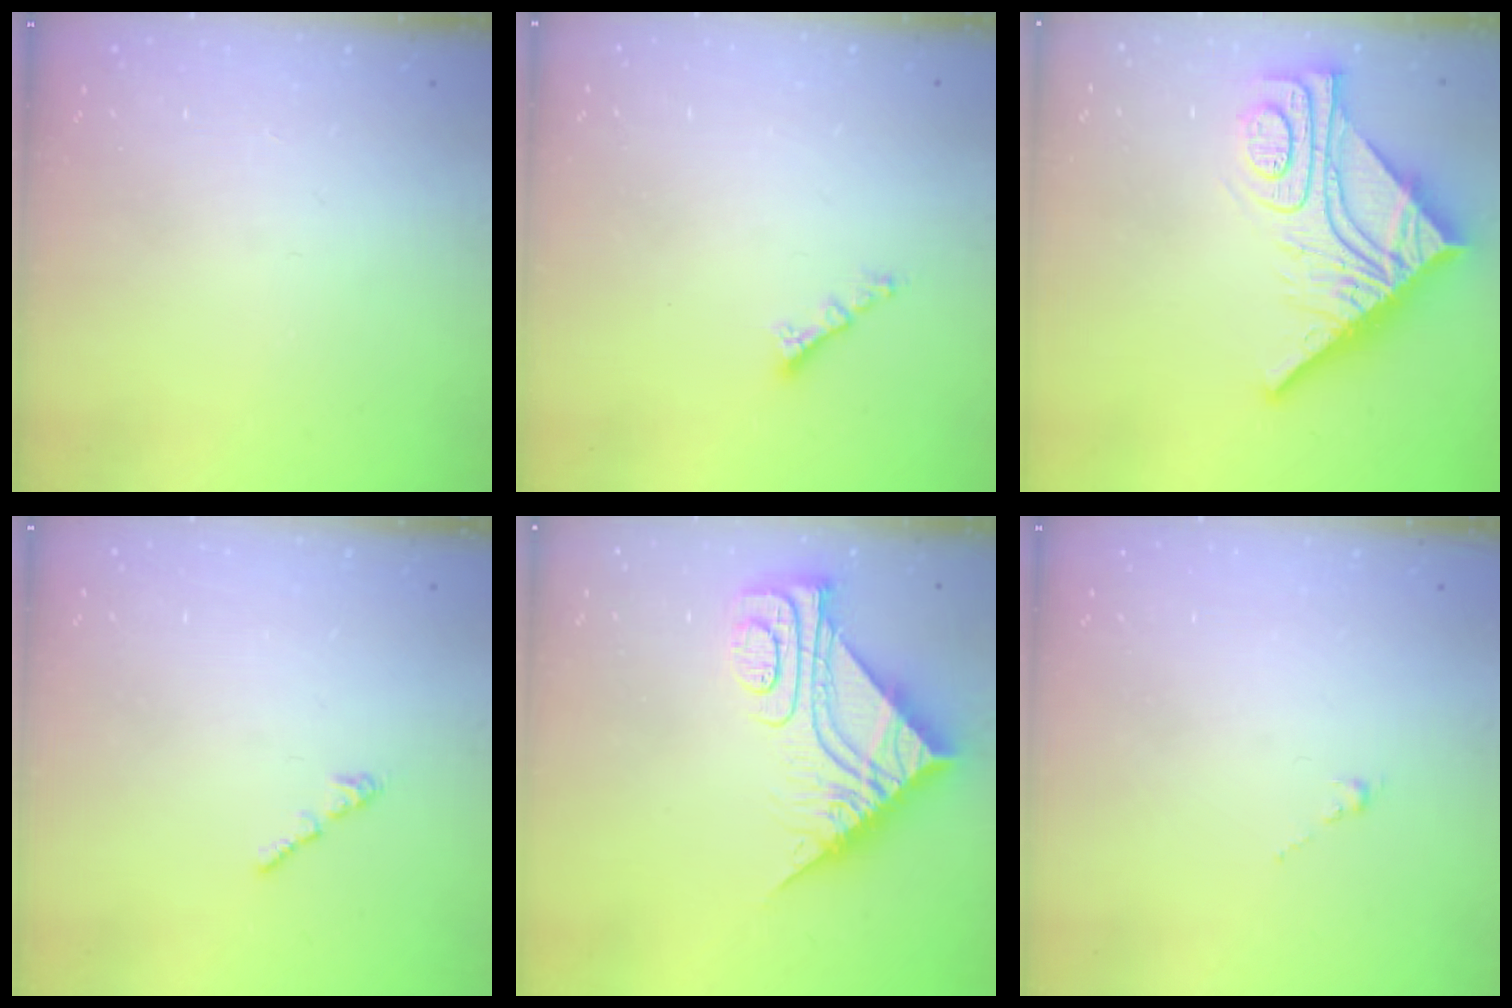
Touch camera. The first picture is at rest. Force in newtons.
{"total": 1.8, "press": 1.8, "slide": 0.2}
{"total": 17.5, "press": 17.4, "slide": 1.6}
{"total": 0.7, "press": 0.6, "slide": 0.4}
{"total": 11.6, "press": 11.5, "slide": 1.1}
{"total": 0.0}